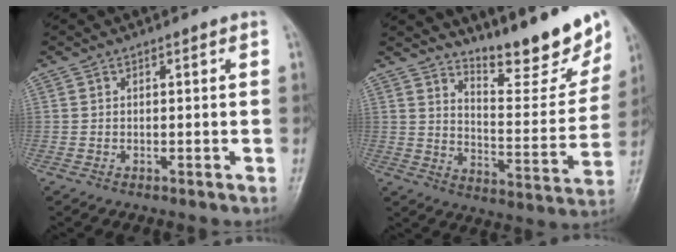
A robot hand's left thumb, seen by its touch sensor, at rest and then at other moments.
{"total": 15.4, "force": [13.0, 3.1, 7.5], "torque": [-0.080, -0.103, 0.194]}